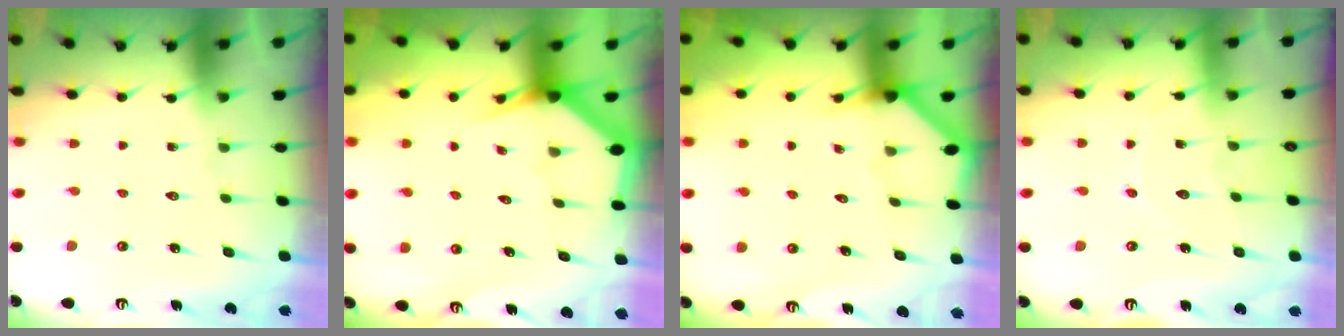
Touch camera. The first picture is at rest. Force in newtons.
{"total": 2.7, "press": 2.7, "slide": 0.0}
{"total": 2.5, "press": 2.5, "slide": 0.2}
{"total": 6.5, "press": 6.4, "slide": 0.6}